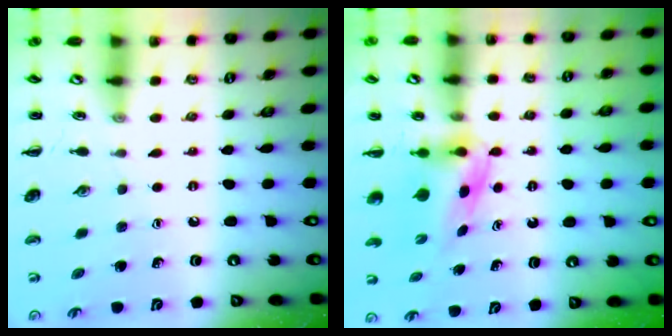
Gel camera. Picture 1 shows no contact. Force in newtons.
{"total": 4.7, "press": 4.7, "slide": 0.2}